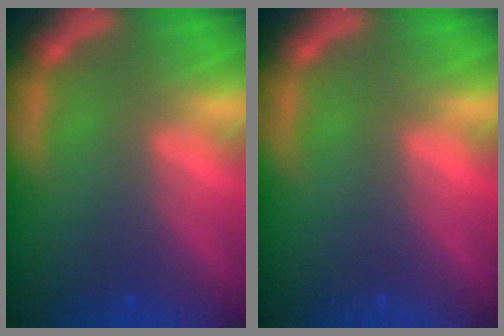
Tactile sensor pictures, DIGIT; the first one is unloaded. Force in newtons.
{"total": 0.0}